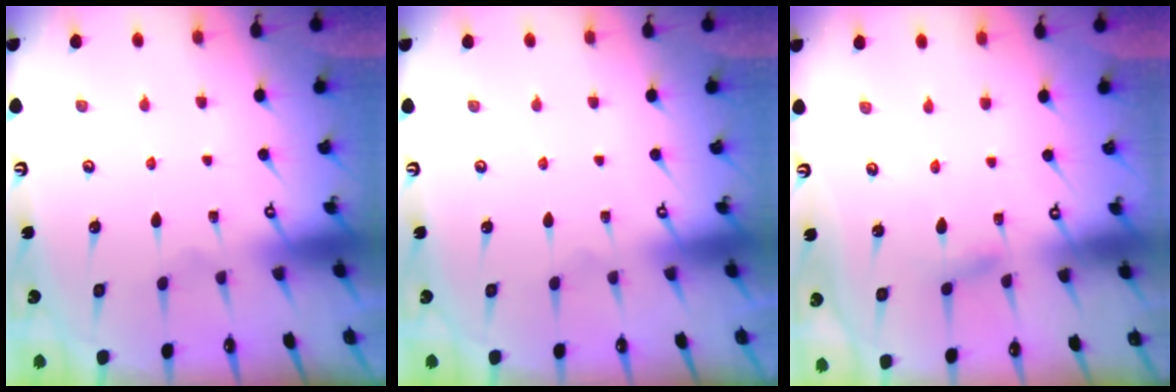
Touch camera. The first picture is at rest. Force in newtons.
{"total": 0.0}
{"total": 1.8, "press": 1.7, "slide": 0.2}